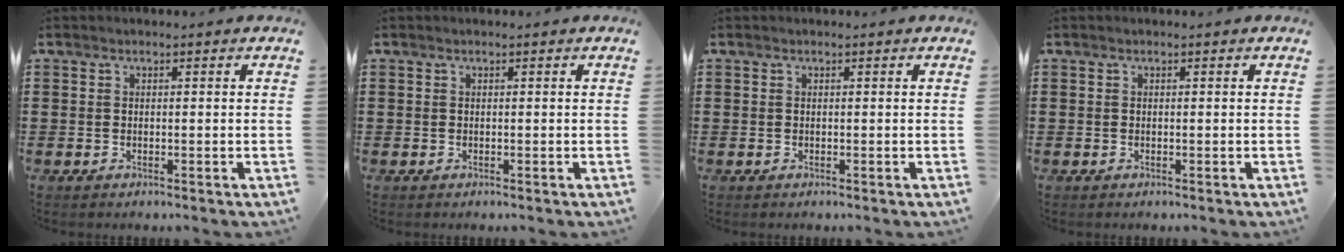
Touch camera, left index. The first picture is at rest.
{"total": 0.0}
{"total": 0.0}
{"total": 0.0}